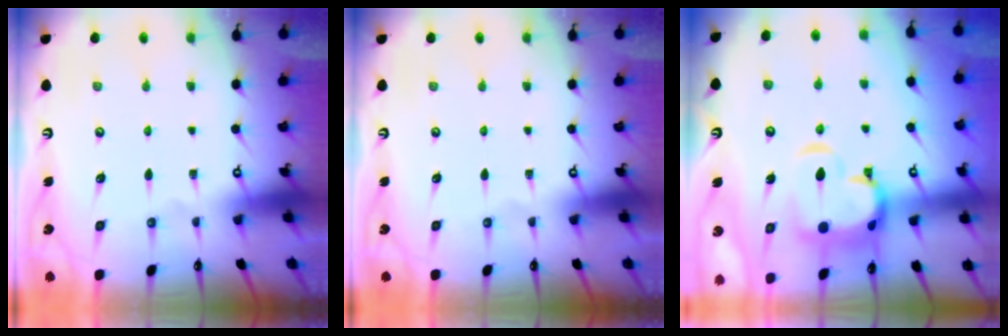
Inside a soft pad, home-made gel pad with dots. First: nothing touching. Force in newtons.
{"total": 0.0}
{"total": 8.9, "press": 8.7, "slide": 1.8}